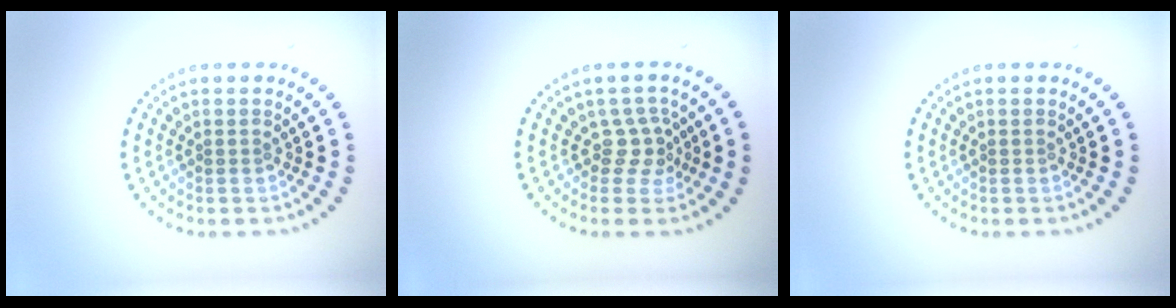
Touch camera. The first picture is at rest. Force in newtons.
{"total": 2.1, "press": 1.4, "slide": 1.5}
{"total": 0.0}